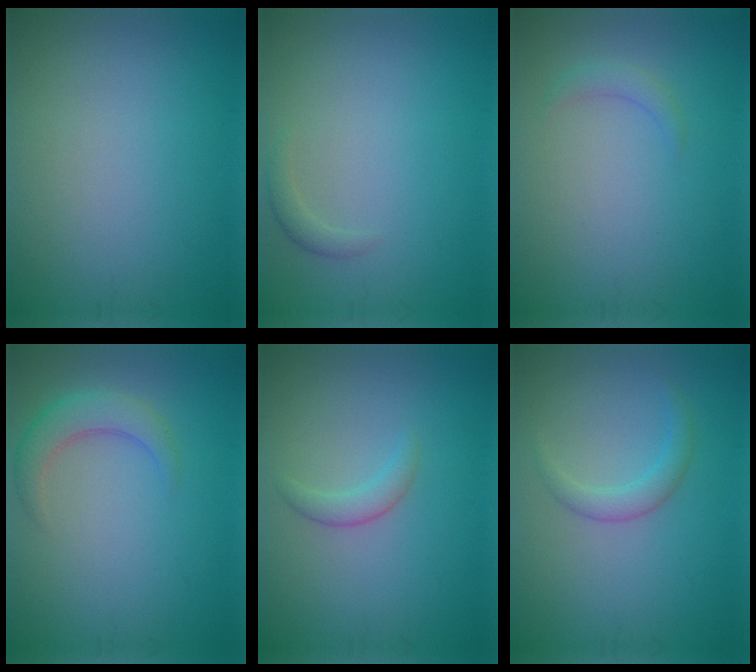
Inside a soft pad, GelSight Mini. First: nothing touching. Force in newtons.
{"total": 1.0, "press": 1.0, "slide": 0.0}
{"total": 1.1, "press": 1.1, "slide": 0.1}
{"total": 2.9, "press": 2.9, "slide": 0.2}
{"total": 1.6, "press": 1.6, "slide": 0.2}
{"total": 1.8, "press": 1.8, "slide": 0.1}